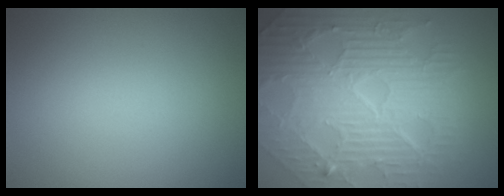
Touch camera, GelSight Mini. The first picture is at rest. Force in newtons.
{"total": 10.8, "press": 7.0, "slide": 8.2}